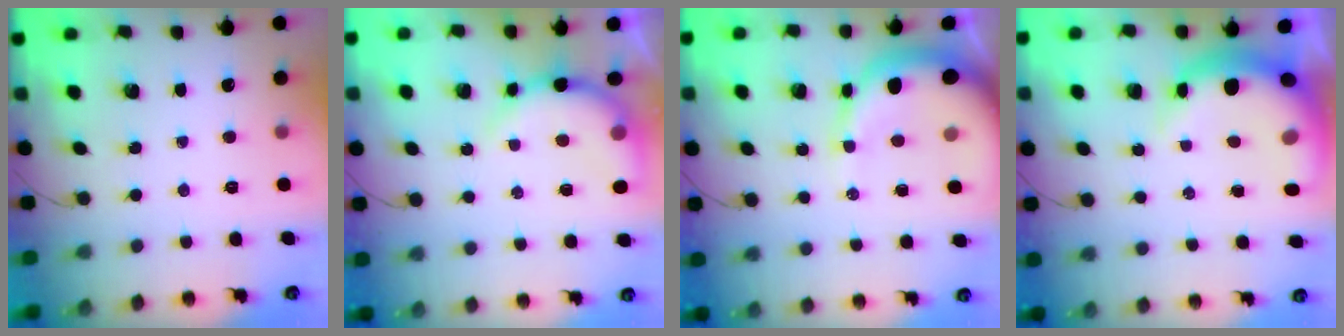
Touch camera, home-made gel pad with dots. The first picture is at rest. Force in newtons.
{"total": 9.6, "press": 9.6, "slide": 1.3}
{"total": 12.2, "press": 11.9, "slide": 2.5}
{"total": 11.0, "press": 10.7, "slide": 2.6}